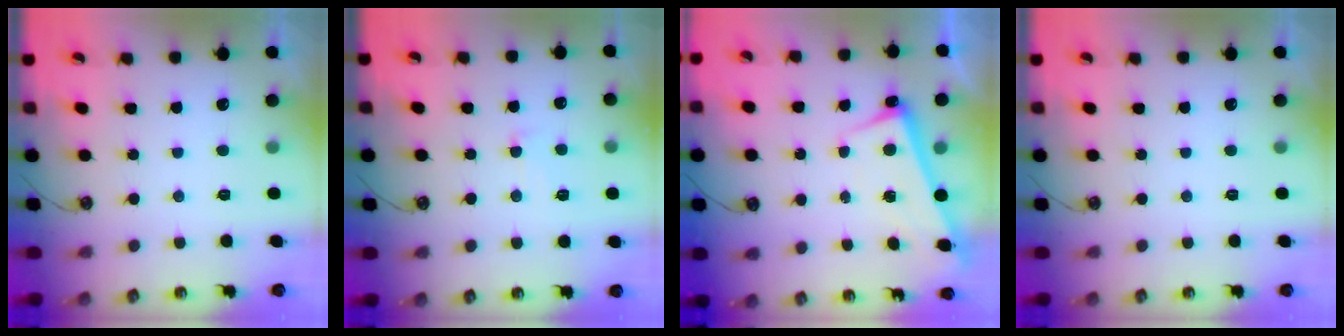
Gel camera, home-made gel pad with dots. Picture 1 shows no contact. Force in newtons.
{"total": 0.6, "press": 0.0, "slide": 0.6}
{"total": 2.5, "press": 2.4, "slide": 0.7}
{"total": 0.0}